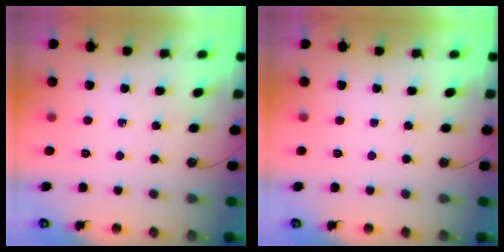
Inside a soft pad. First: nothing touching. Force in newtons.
{"total": 0.0}